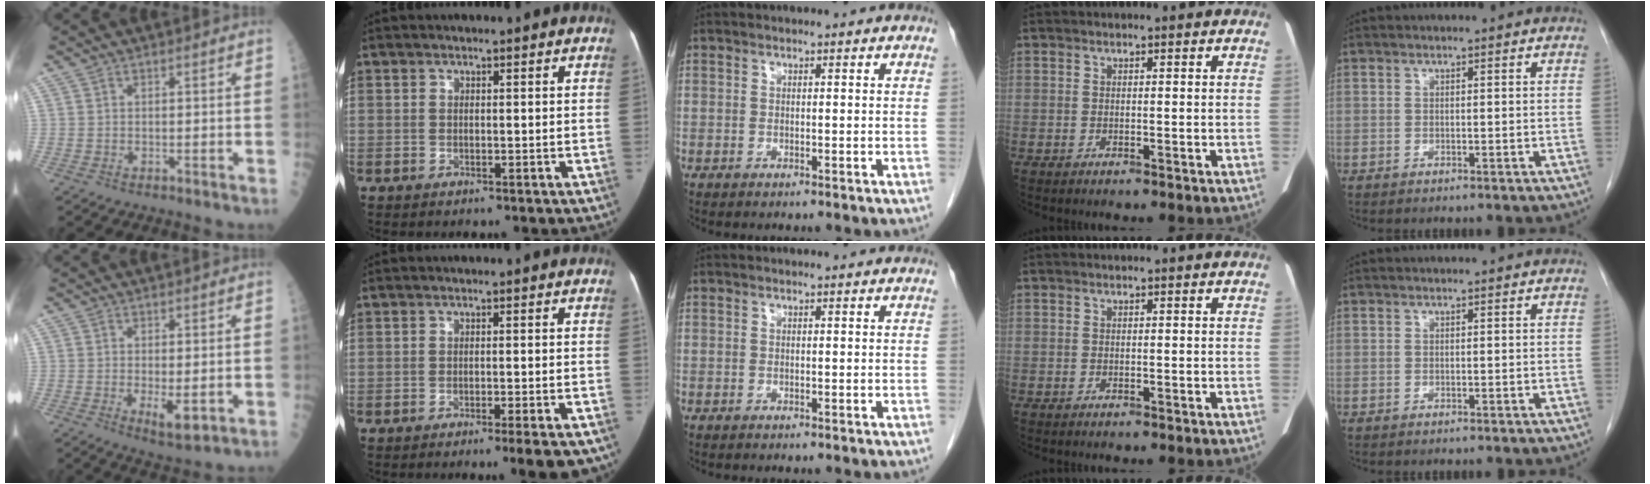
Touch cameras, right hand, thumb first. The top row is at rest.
{"thumb": {"total": 4.6, "force": [-0.6, 1.8, 4.2], "torque": [-0.062, -0.012, -0.002]}, "index": {"total": 5.2, "force": [-3.7, 0.2, 3.7], "torque": [-0.037, -0.003, -0.049]}}